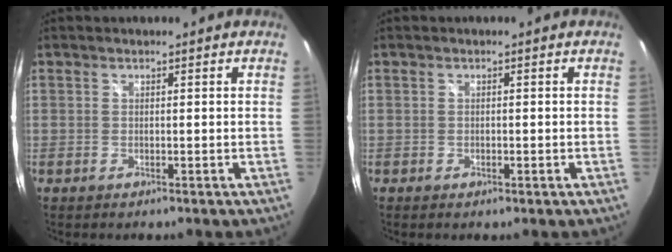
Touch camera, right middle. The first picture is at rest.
{"total": 0.6, "force": [-0.3, 0.3, 0.4], "torque": [-0.005, 0.000, -0.006]}